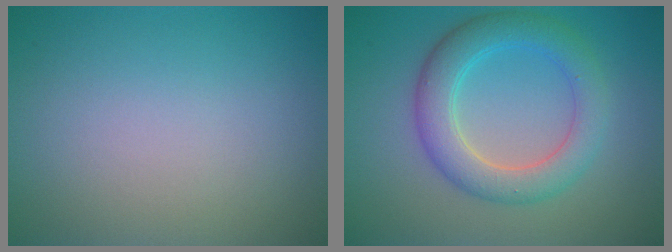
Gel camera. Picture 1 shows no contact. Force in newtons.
{"total": 5.0, "press": 5.0, "slide": 0.2}